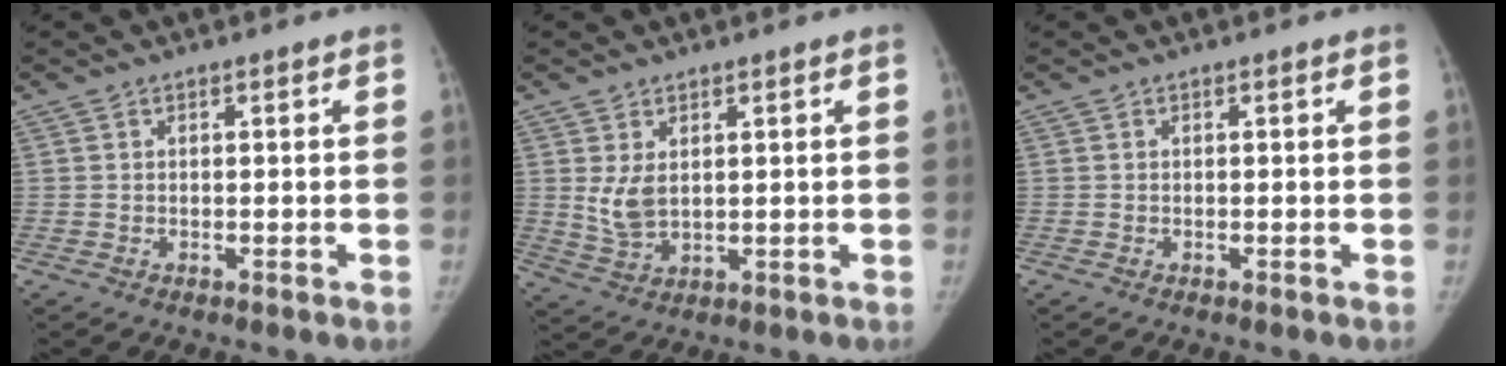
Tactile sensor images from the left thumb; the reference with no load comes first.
{"total": 5.0, "force": [1.3, 2.9, 3.8], "torque": [-0.069, -0.010, 0.036]}
{"total": 0.0}